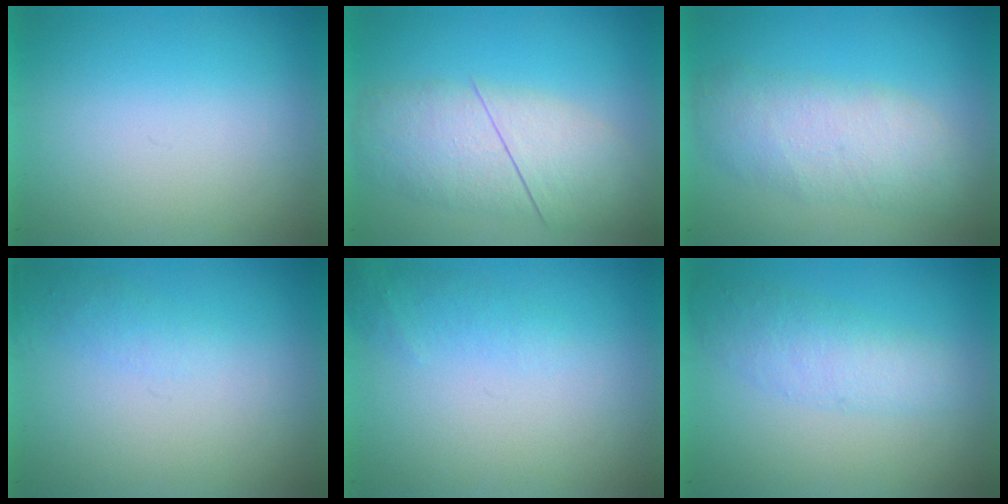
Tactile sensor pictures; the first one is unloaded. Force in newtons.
{"total": 3.8}
{"total": 3.5}
{"total": 1.1}
{"total": 1.4}
{"total": 2.2}